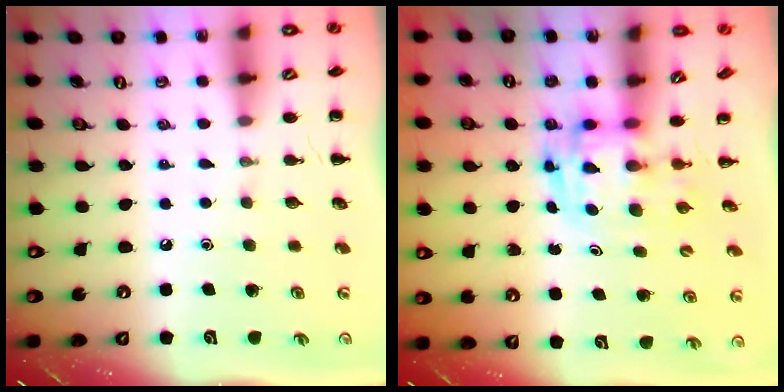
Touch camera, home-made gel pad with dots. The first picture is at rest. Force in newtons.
{"total": 2.9, "press": 2.9, "slide": 0.5}